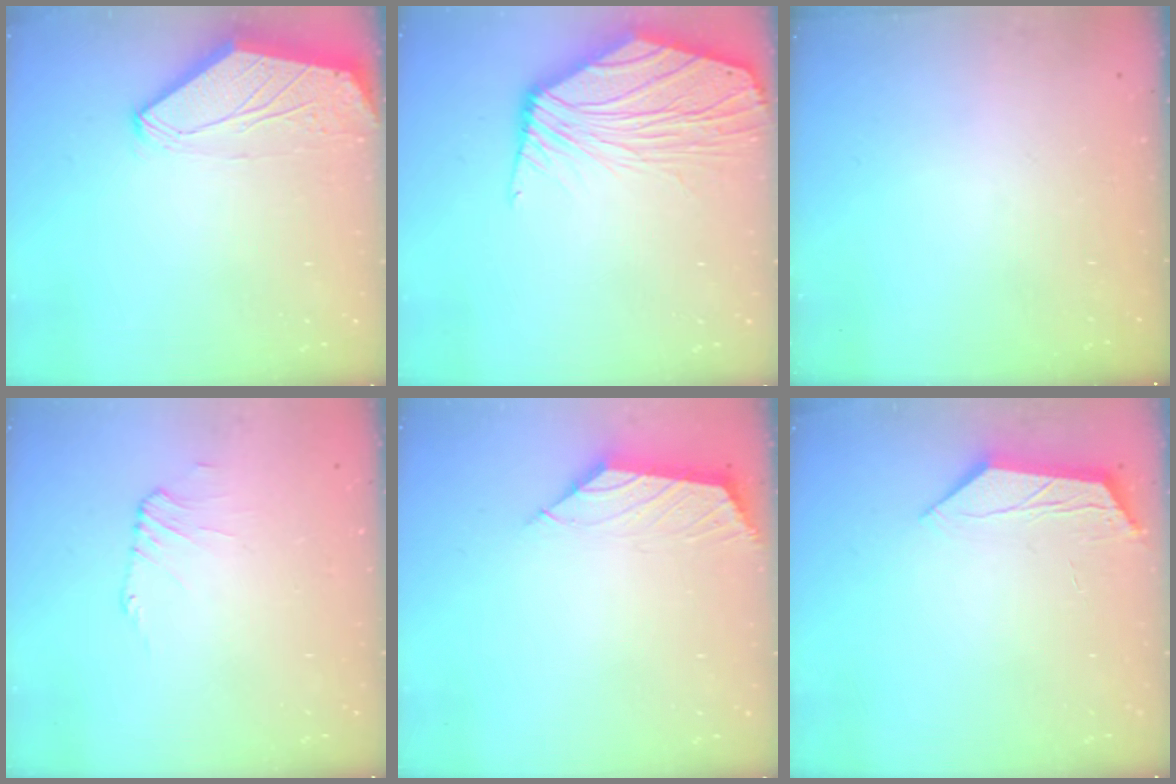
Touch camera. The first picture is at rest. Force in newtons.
{"total": 10.0, "press": 9.9, "slide": 1.3}
{"total": 0.0}
{"total": 1.1, "press": 1.1, "slide": 0.3}
{"total": 2.4, "press": 2.3, "slide": 0.6}
{"total": 5.9, "press": 5.9, "slide": 0.2}